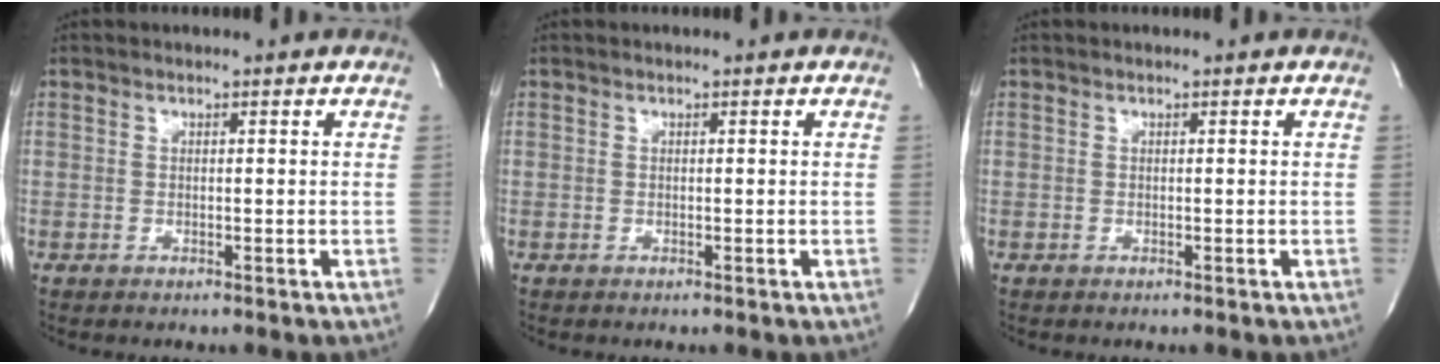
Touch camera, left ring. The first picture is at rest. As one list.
[{"total": 0.0}, {"total": 0.0}]